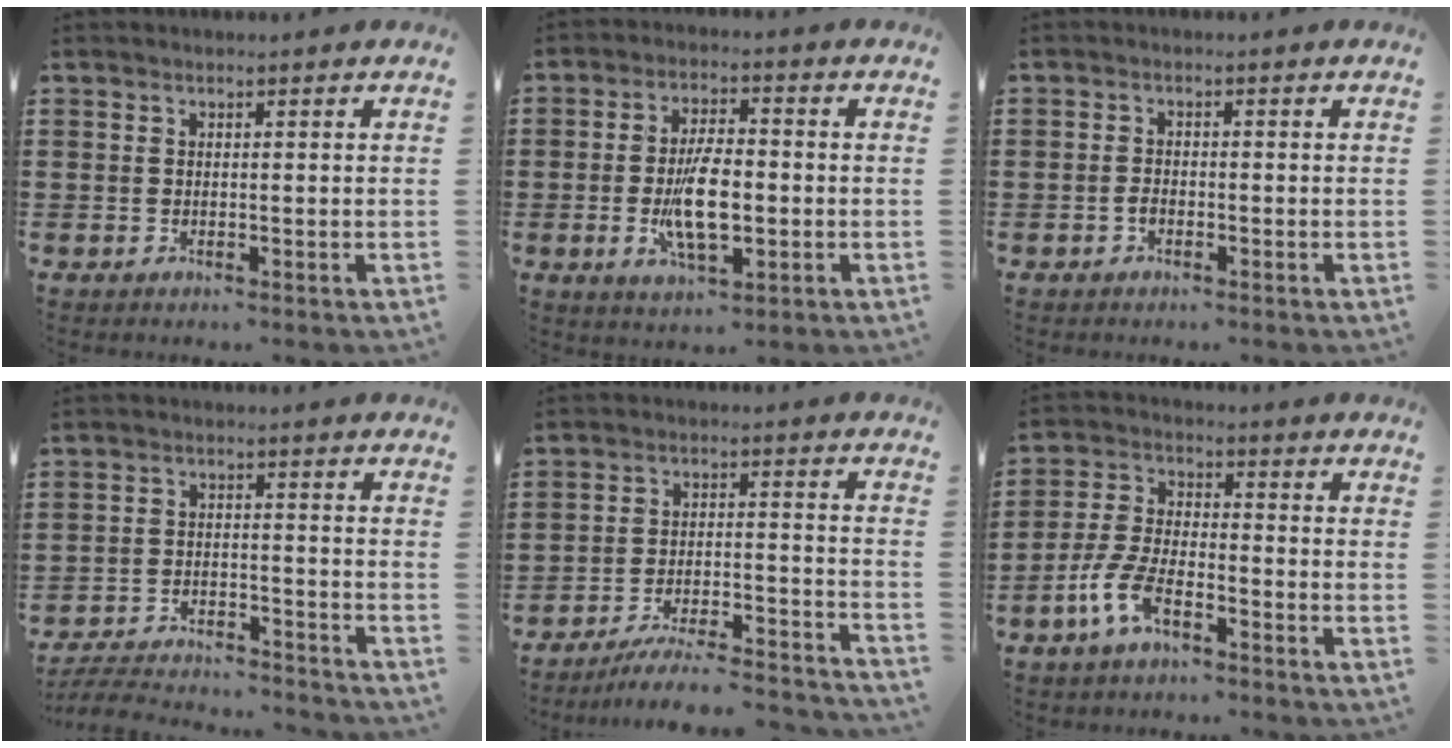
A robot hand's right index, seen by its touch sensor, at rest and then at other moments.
{"total": 9.0, "force": [-1.5, 3.8, 8.1], "torque": [-0.171, -0.003, -0.030]}
{"total": 1.4, "force": [-0.7, 0.7, 0.9], "torque": [-0.019, -0.001, -0.013]}
{"total": 4.8, "force": [-4.7, 0.4, 0.7], "torque": [-0.025, 0.002, -0.099]}
{"total": 5.9, "force": [-5.4, 0.4, 2.3], "torque": [-0.040, -0.001, -0.105]}
{"total": 6.7, "force": [-4.2, 2.3, 4.7], "torque": [-0.126, -0.005, -0.088]}